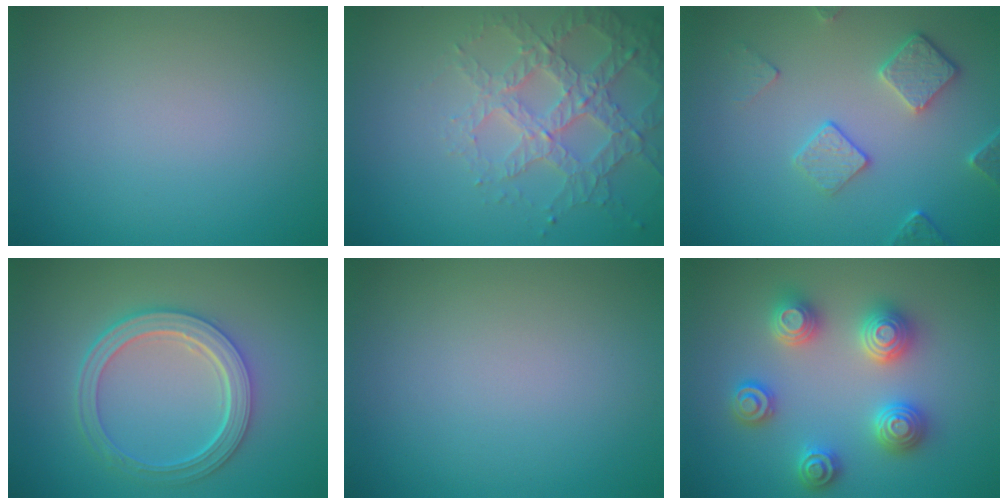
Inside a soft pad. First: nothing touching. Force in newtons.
{"total": 3.8, "press": 3.6, "slide": 1.4}
{"total": 3.8, "press": 3.2, "slide": 2.0}
{"total": 5.0, "press": 3.9, "slide": 3.1}
{"total": 0.0}
{"total": 4.9, "press": 4.8, "slide": 0.8}